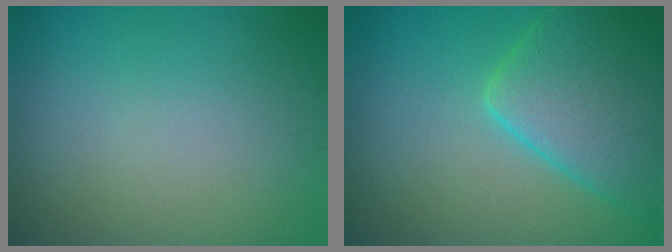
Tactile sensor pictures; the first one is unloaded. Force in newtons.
{"total": 7.8, "press": 7.8, "slide": 0.5}